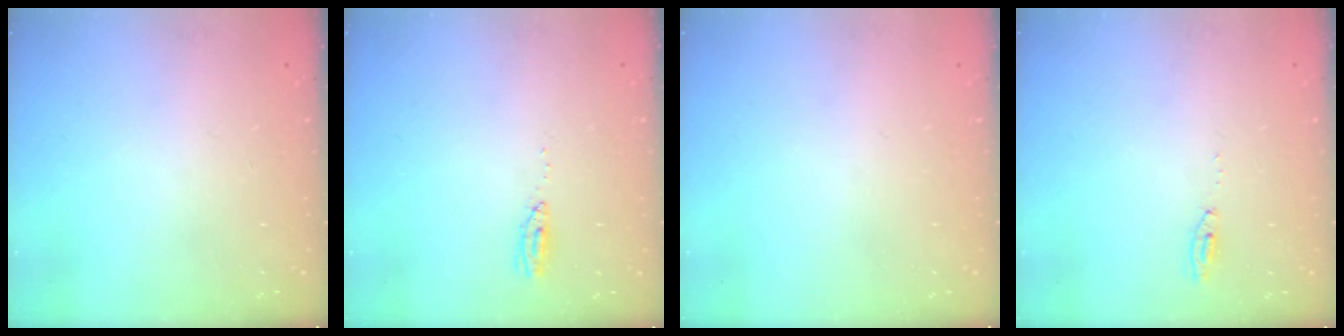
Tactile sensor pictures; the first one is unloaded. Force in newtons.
{"total": 3.6, "press": 3.4, "slide": 1.3}
{"total": 9.9, "press": 2.5, "slide": 9.6}
{"total": 4.1, "press": 4.1, "slide": 0.4}